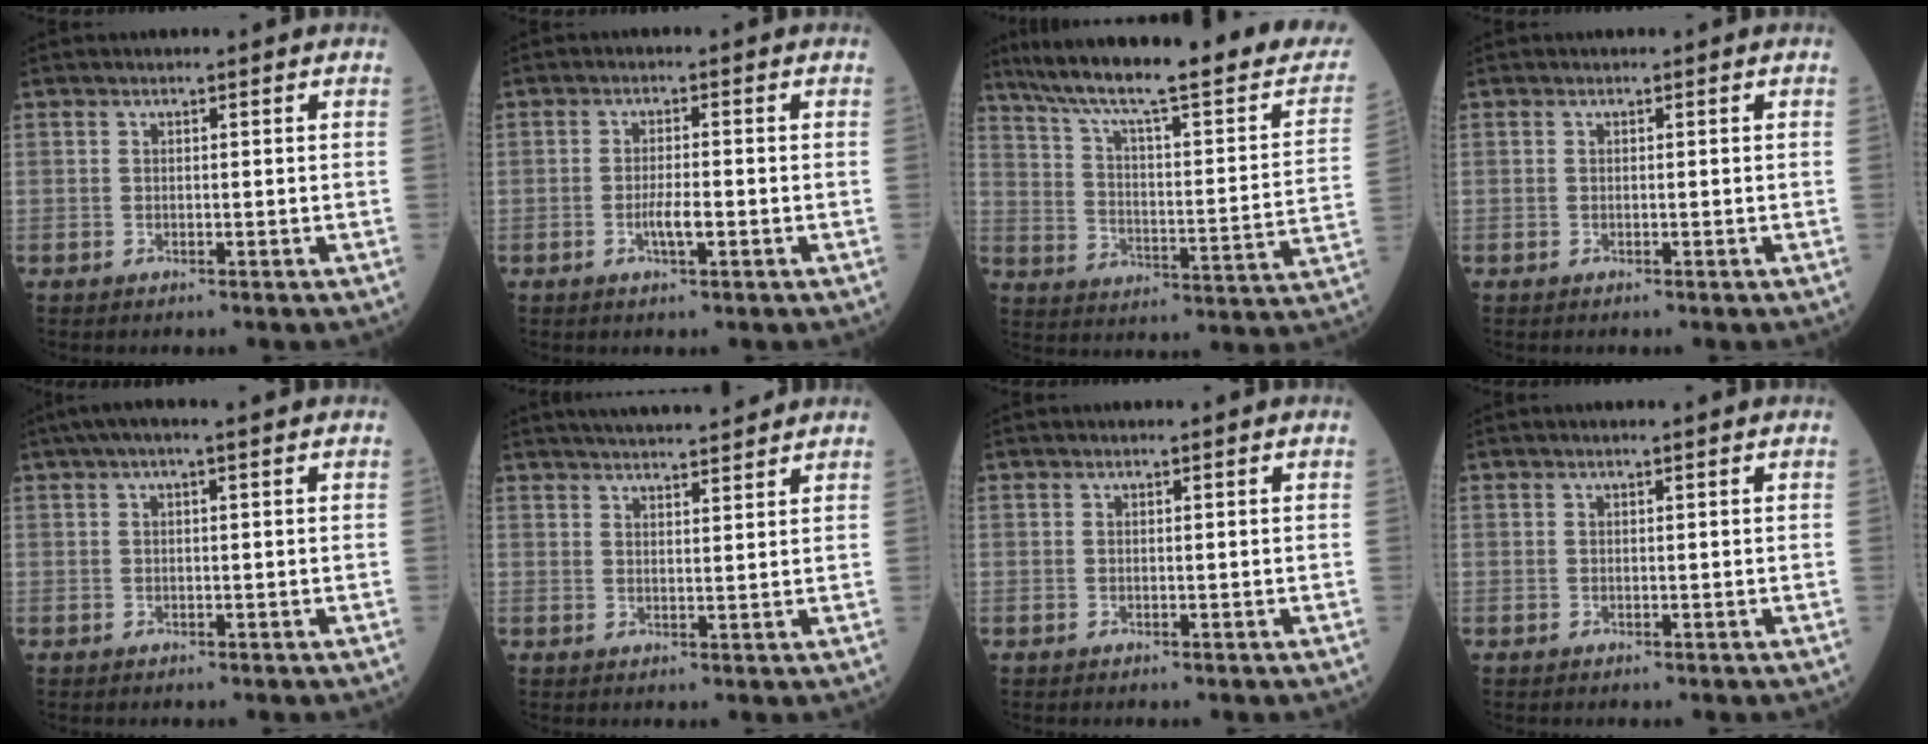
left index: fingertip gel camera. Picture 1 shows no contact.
{"total": 2.8, "force": [-0.9, 0.4, 2.6], "torque": [-0.052, 0.000, -0.016]}
{"total": 29.6, "force": [24.6, 3.1, 16.3], "torque": [-0.258, -0.035, 0.332]}
{"total": 0.0}
{"total": 4.4, "force": [2.8, 0.3, 3.3], "torque": [-0.059, 0.038, 0.046]}
{"total": 11.3, "force": [10.2, 1.2, 4.6], "torque": [-0.072, 0.020, 0.142]}
{"total": 0.7, "force": [0.6, -0.1, 0.4], "torque": [-0.008, 0.005, 0.010]}
{"total": 1.1, "force": [0.9, -0.1, 0.7], "torque": [-0.011, 0.007, 0.015]}